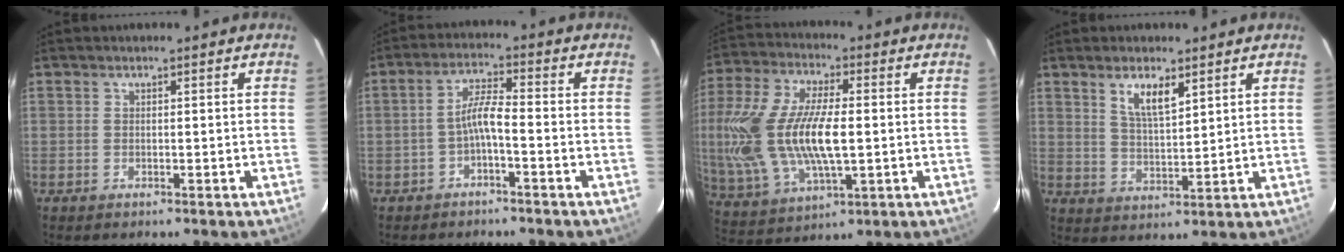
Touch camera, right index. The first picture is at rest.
{"total": 4.1, "force": [-1.9, 0.4, 3.6], "torque": [-0.078, 0.012, -0.035]}
{"total": 23.5, "force": [-0.2, 11.3, 20.6], "torque": [-0.451, 0.001, 0.004]}
{"total": 6.0, "force": [3.5, 1.9, 4.5], "torque": [-0.082, -0.002, 0.069]}